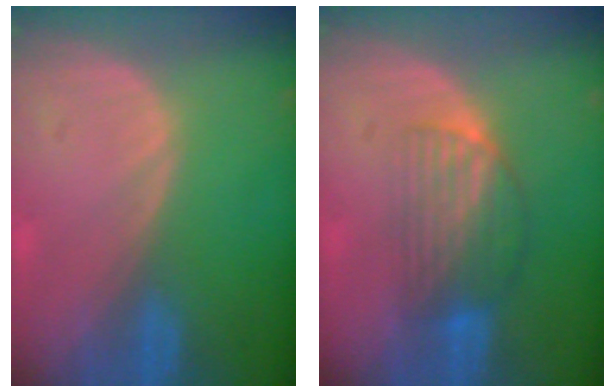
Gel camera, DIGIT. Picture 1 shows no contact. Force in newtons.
{"total": 6.6, "press": 5.8, "slide": 3.0}